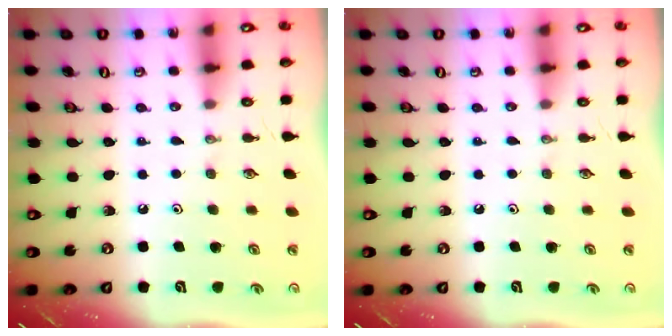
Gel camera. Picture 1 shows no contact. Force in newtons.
{"total": 0.0}